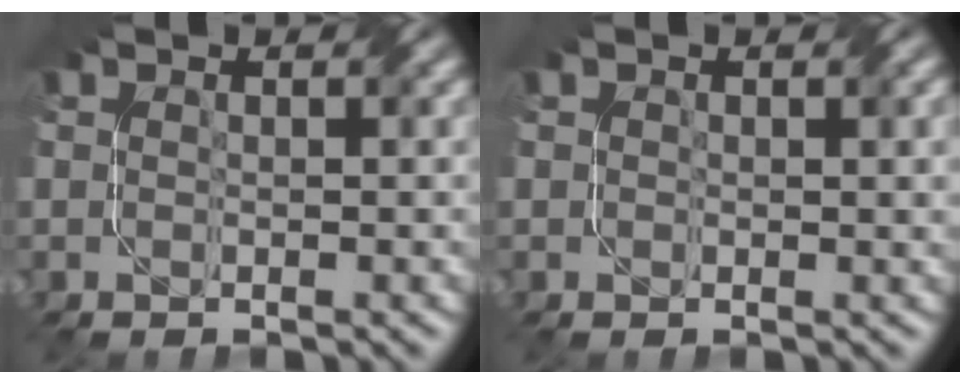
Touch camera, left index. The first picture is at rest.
{"total": 1.3, "force": [0.6, 0.8, 0.9], "torque": [-0.010, -0.001, 0.011]}